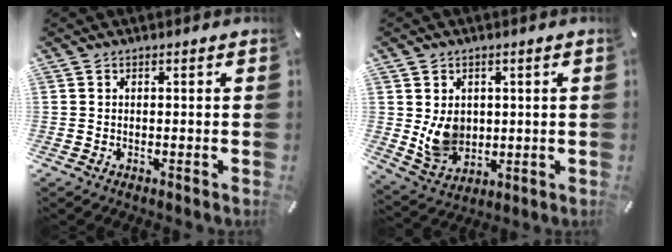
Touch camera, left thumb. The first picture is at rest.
{"total": 8.3, "force": [1.3, 7.2, 3.9], "torque": [-0.076, -0.010, 0.023]}